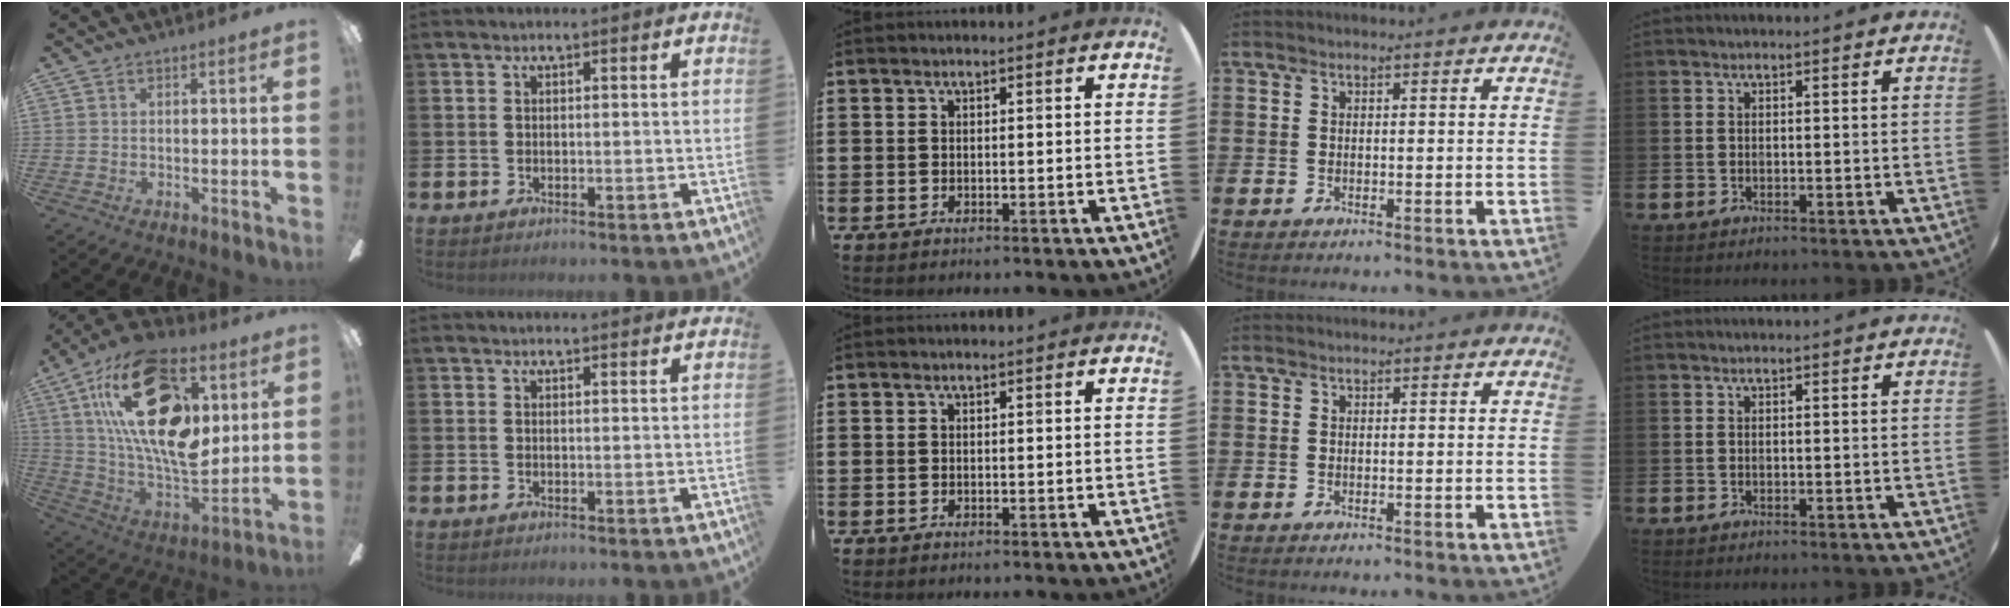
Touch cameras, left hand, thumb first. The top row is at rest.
{"thumb": {"total": 29.3, "force": [10.7, 15.0, 22.8], "torque": [-0.434, -0.047, 0.182]}, "index": {"total": 1.0, "force": [1.0, 0.0, 0.1], "torque": [0.005, -0.003, 0.016]}}